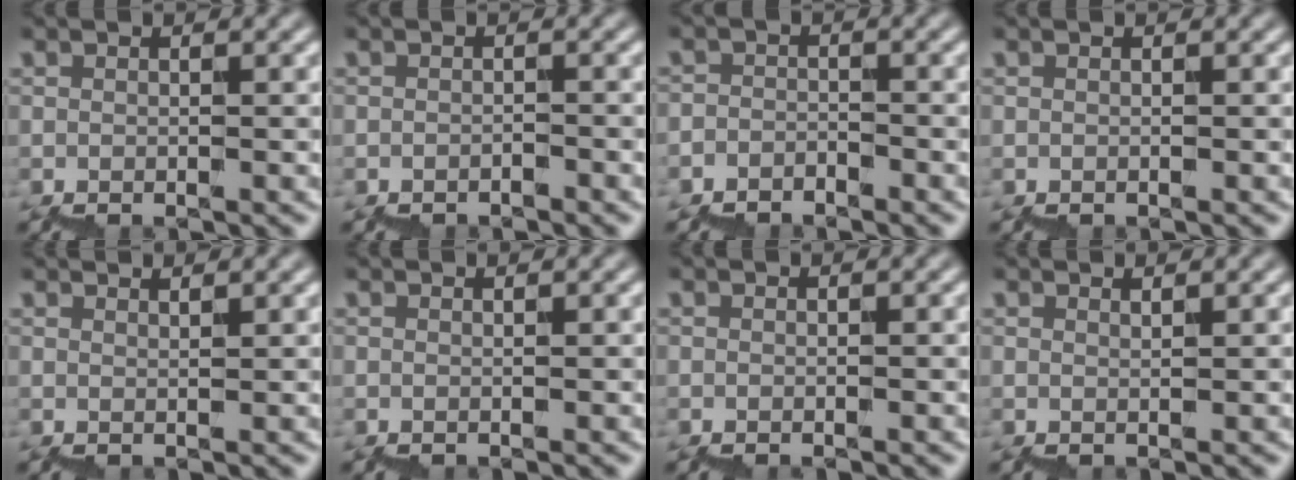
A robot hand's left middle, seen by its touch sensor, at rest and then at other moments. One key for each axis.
{"total": 0.7, "fx": -0.7, "fy": 0.1, "fz": -0.1, "tx": -0.003, "ty": 0.005, "tz": -0.008}
{"total": 1.1, "fx": -0.9, "fy": 0.4, "fz": -0.5, "tx": 0.000, "ty": 0.005, "tz": -0.016}
{"total": 0.0}
{"total": 1.3, "fx": 1.2, "fy": 0.3, "fz": 0.5, "tx": 0.004, "ty": -0.001, "tz": 0.021}
{"total": 0.0}
{"total": 0.0}
{"total": 1.1, "fx": 1.0, "fy": 0.2, "fz": 0.3, "tx": 0.007, "ty": 0.000, "tz": 0.018}